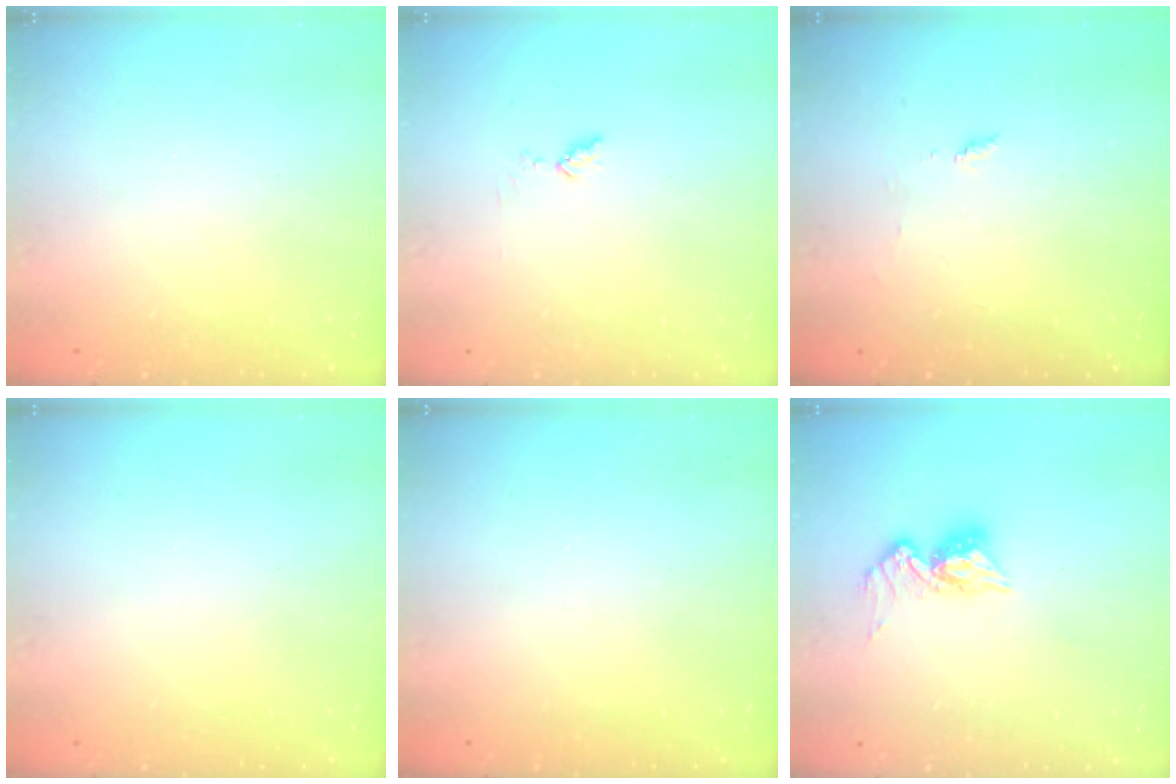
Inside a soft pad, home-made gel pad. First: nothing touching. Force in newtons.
{"total": 4.4, "press": 4.4, "slide": 0.5}
{"total": 4.6, "press": 4.6, "slide": 0.4}
{"total": 0.0}
{"total": 0.0}
{"total": 9.3, "press": 9.3, "slide": 0.6}